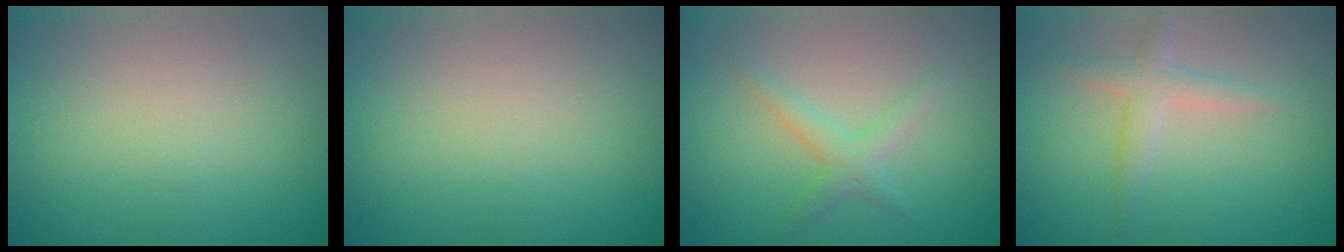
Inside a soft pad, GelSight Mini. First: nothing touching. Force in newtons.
{"total": 0.0}
{"total": 1.8, "press": 1.8, "slide": 0.2}
{"total": 2.1, "press": 2.1, "slide": 0.1}